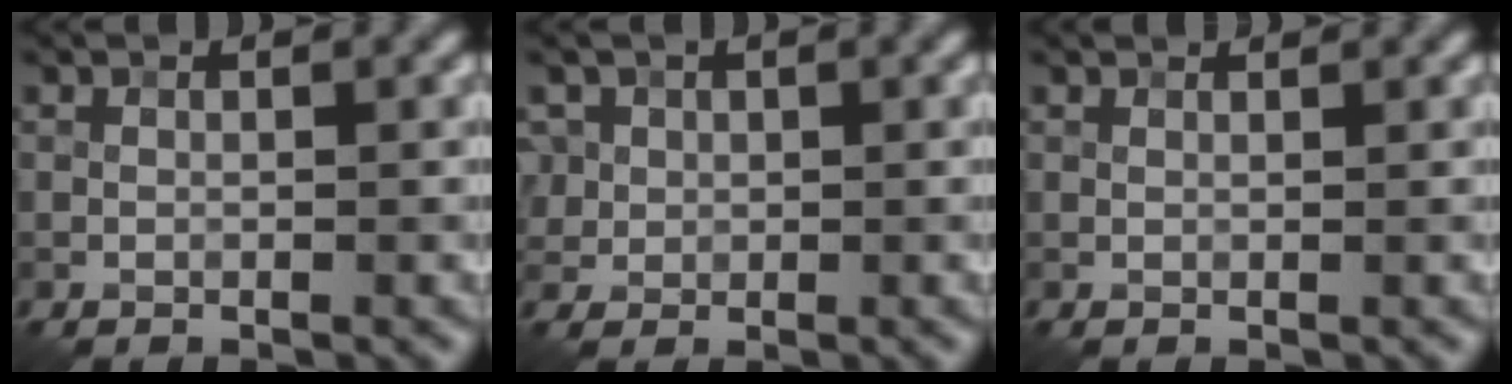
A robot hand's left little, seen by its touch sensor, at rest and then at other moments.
{"total": 3.3, "force": [1.3, 2.9, 1.0], "torque": [-0.021, 0.015, 0.020]}
{"total": 1.1, "force": [1.0, 0.1, 0.3], "torque": [-0.014, -0.002, 0.007]}